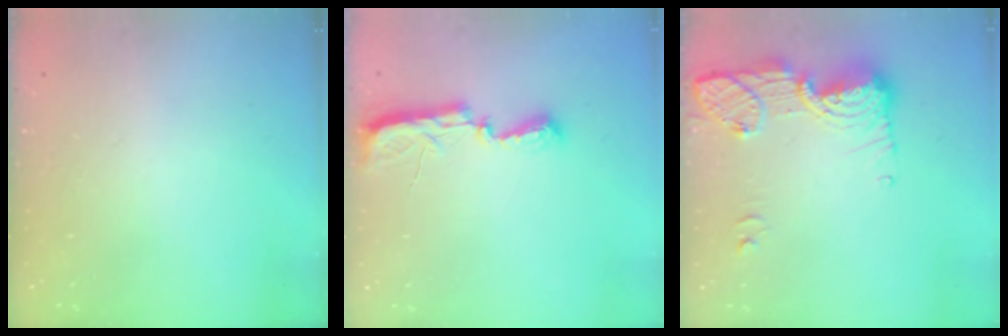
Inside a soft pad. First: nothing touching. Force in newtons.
{"total": 7.7, "press": 7.7, "slide": 0.6}
{"total": 14.5, "press": 14.3, "slide": 2.9}